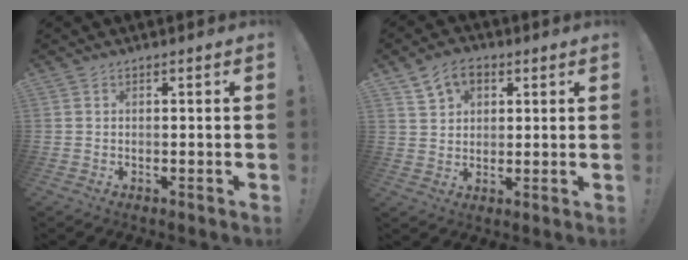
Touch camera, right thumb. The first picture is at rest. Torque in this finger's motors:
{"motor_torque": [0.05, 0.06, 0.14, 0.24, 0.00]}